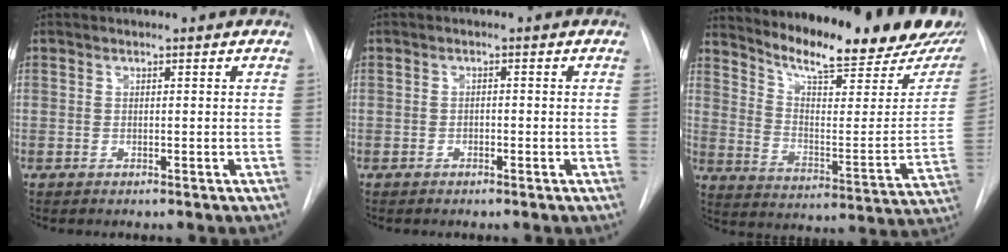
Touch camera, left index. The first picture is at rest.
{"total": 0.8, "force": [-0.5, 0.4, 0.4], "torque": [-0.006, 0.003, -0.010]}
{"total": 24.1, "force": [20.9, 3.6, 11.4], "torque": [-0.173, -0.082, 0.275]}